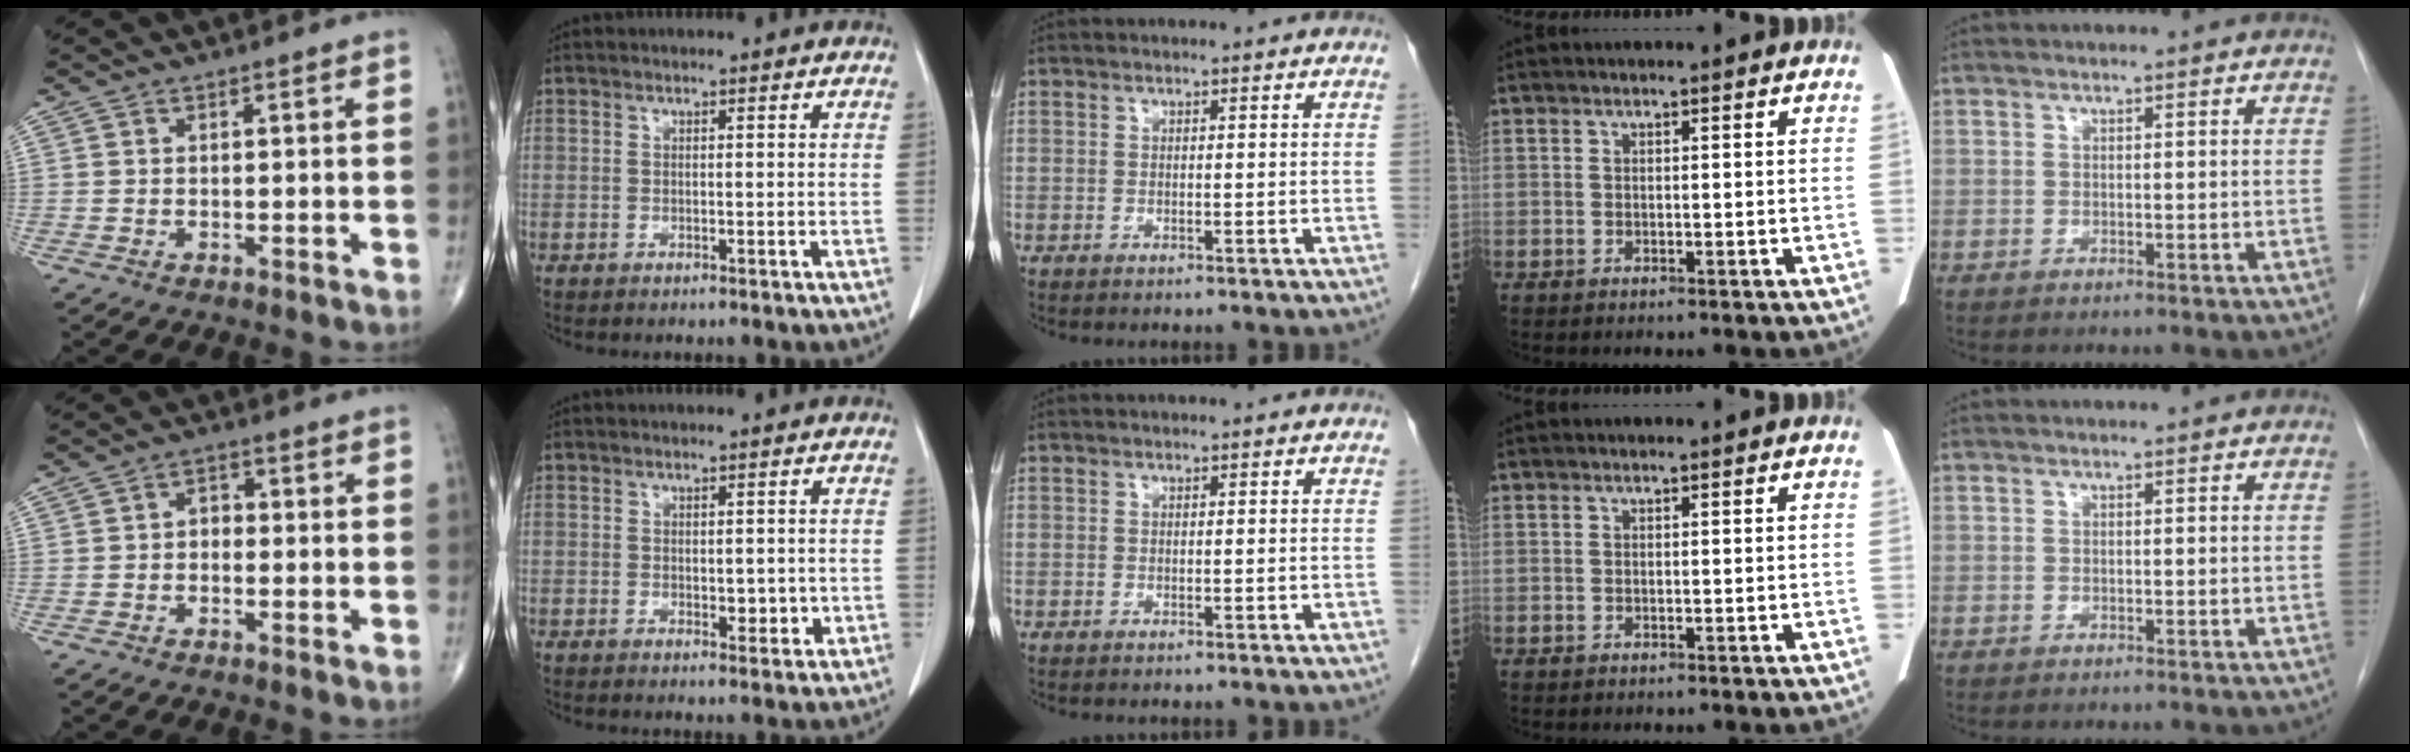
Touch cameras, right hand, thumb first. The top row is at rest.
{"thumb": {"total": 2.4, "force": [-0.5, 1.8, 1.5], "torque": [-0.008, 0.015, -0.019]}, "index": {"total": 2.9, "force": [-0.2, 1.5, 2.4], "torque": [-0.026, -0.001, 0.005]}}